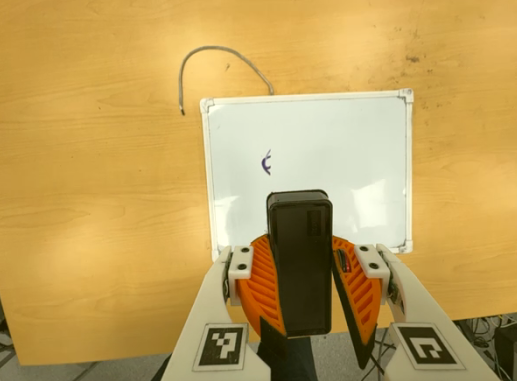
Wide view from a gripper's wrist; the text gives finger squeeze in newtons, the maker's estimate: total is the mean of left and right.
{"total": 10.5, "left": 10.7, "right": 10.4}